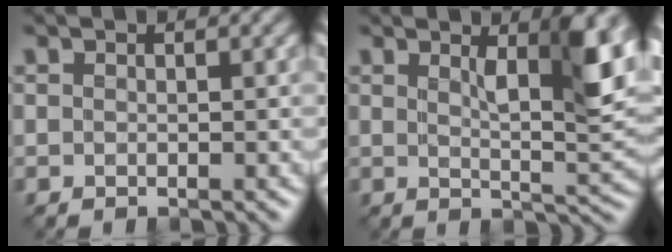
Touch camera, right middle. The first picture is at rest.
{"total": 6.5, "force": [2.2, 1.7, 5.9], "torque": [-0.082, -0.008, 0.039]}